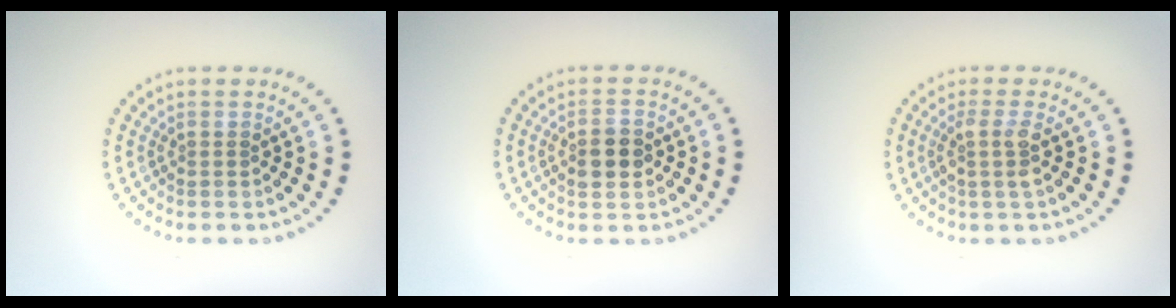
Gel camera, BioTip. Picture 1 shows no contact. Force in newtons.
{"total": 3.0, "press": 3.0, "slide": 0.1}
{"total": 2.0, "press": 1.6, "slide": 1.2}